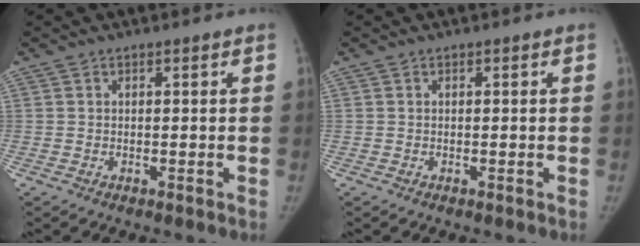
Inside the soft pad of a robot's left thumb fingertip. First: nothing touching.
{"total": 0.0}